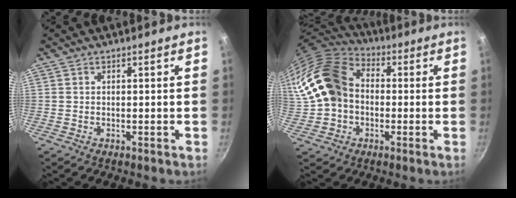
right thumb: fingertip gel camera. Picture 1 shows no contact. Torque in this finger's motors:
{"motor_torque": [0.13, 2.37, 0.39, -0.28, 0.28]}